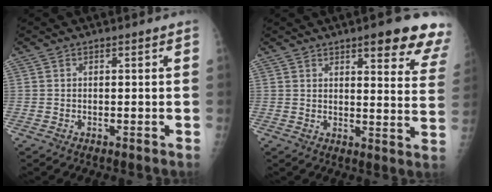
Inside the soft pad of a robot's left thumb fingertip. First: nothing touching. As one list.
[{"total": 15.0, "force": [10.2, 3.6, 10.4], "torque": [-0.094, -0.045, 0.109]}]